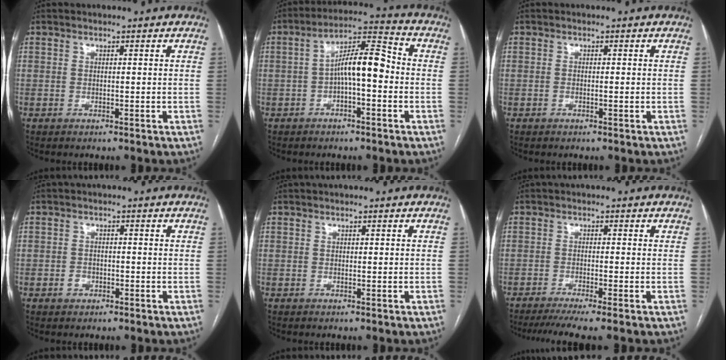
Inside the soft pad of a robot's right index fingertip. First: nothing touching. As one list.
[{"total": 8.7, "force": [-1.1, 2.3, 8.3], "torque": [-0.146, 0.032, -0.020]}, {"total": 0.6, "force": [-0.1, 0.1, 0.6], "torque": [-0.008, 0.003, 0.000]}, {"total": 1.7, "force": [-0.8, 1.4, 0.6], "torque": [-0.006, 0.006, -0.013]}, {"total": 0.0}, {"total": 5.5, "force": [-4.1, -0.6, 3.5], "torque": [-0.051, -0.008, -0.067]}]